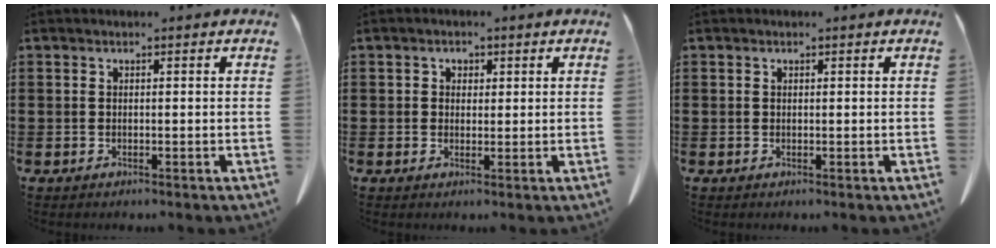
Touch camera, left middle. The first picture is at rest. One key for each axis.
{"total": 1.4, "fx": 0.6, "fy": 1.2, "fz": 0.3, "tx": -0.011, "ty": 0.007, "tz": 0.010}
{"total": 0.0}